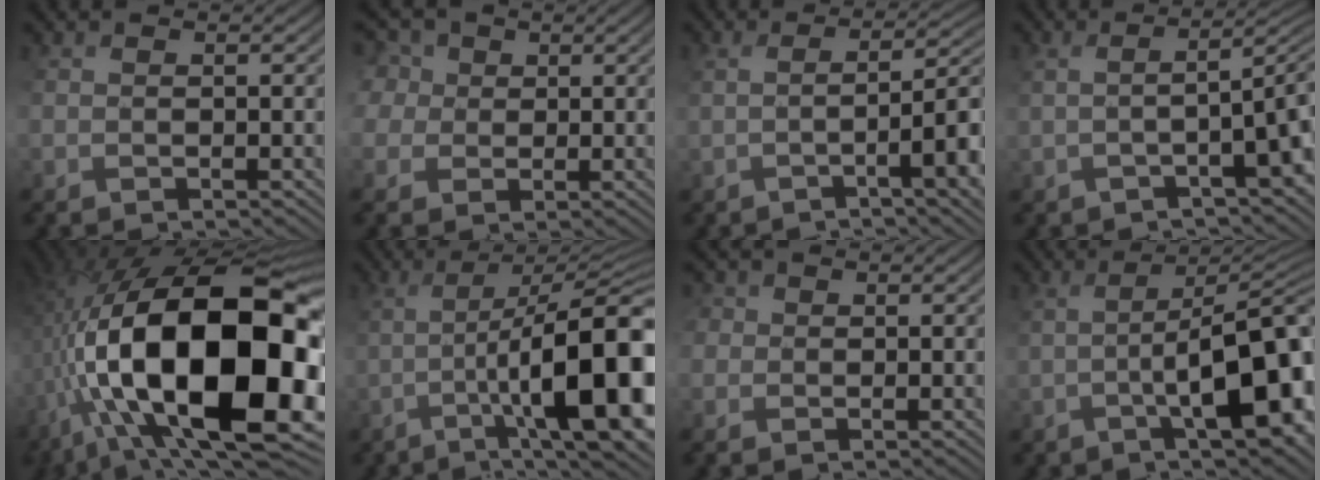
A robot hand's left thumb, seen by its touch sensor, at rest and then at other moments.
{"total": 6.1, "force": [1.0, 5.6, 2.0], "torque": [-0.110, 0.012, 0.005]}
{"total": 8.2, "force": [-1.5, 1.7, 7.8], "torque": [-0.107, 0.004, -0.012]}
{"total": 6.7, "force": [-1.0, 1.2, 6.5], "torque": [-0.082, 0.008, -0.009]}
{"total": 21.9, "force": [-0.7, 12.1, 18.3], "torque": [-0.377, -0.022, 0.016]}
{"total": 15.2, "force": [-3.0, 4.0, 14.4], "torque": [-0.206, -0.007, -0.014]}
{"total": 2.5, "force": [-0.6, 2.4, 0.4], "torque": [-0.018, 0.003, -0.009]}
{"total": 12.8, "force": [-3.3, 3.5, 11.9], "torque": [-0.139, 0.012, -0.036]}